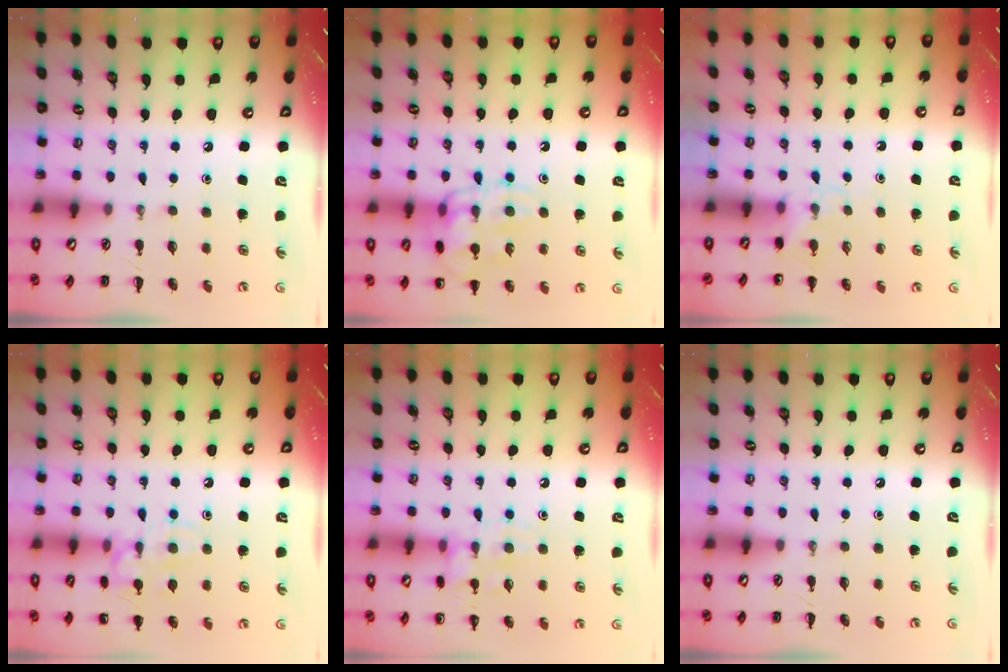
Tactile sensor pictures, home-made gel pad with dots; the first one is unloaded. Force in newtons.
{"total": 13.6, "press": 13.5, "slide": 1.4}
{"total": 4.1, "press": 3.8, "slide": 1.7}
{"total": 11.7, "press": 11.6, "slide": 0.7}
{"total": 10.6, "press": 10.6, "slide": 0.4}
{"total": 0.0}